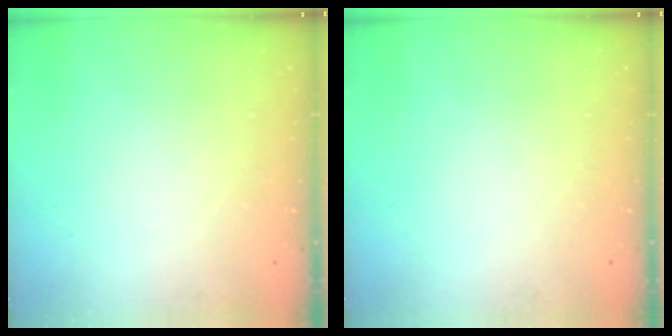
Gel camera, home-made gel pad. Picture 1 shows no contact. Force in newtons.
{"total": 0.0}